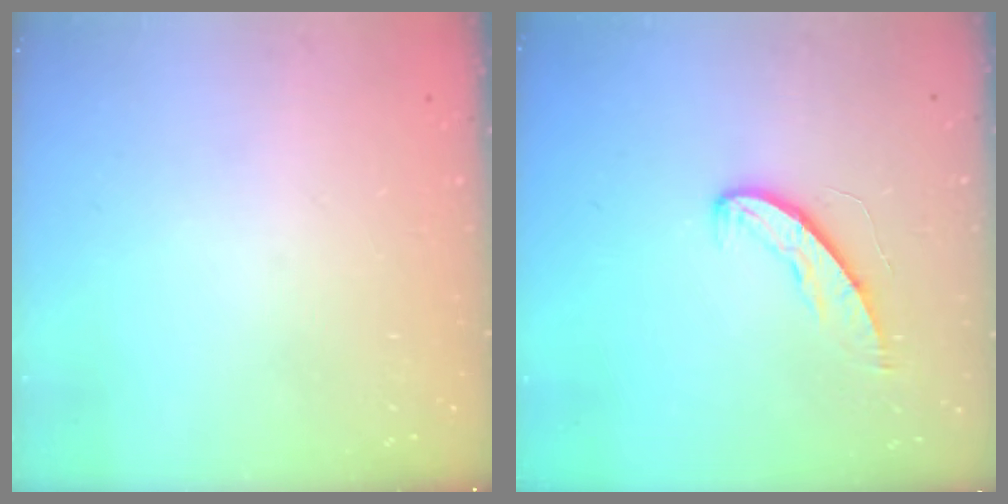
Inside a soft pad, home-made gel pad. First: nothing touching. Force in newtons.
{"total": 6.8, "press": 6.8, "slide": 0.5}